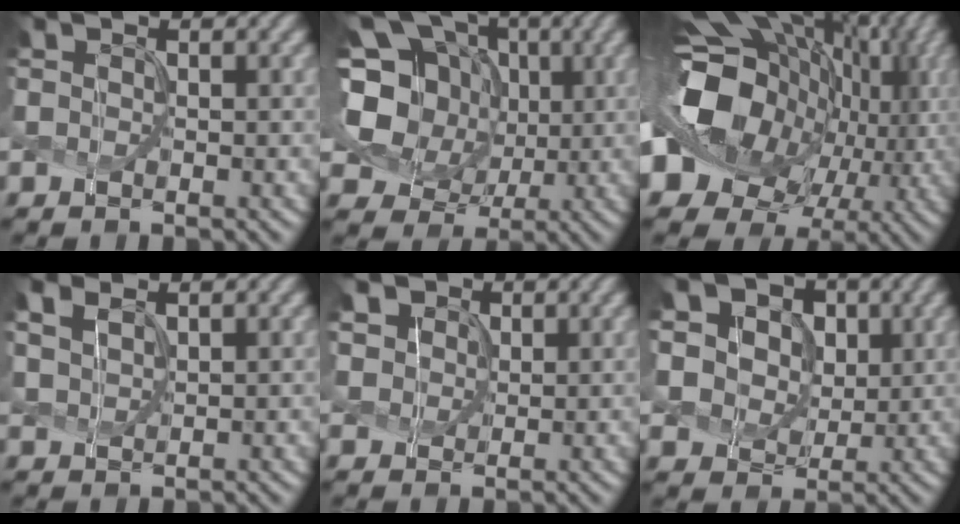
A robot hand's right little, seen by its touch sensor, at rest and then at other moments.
{"total": 10.8, "force": [0.7, 9.1, 5.6], "torque": [-0.131, 0.014, -0.007]}
{"total": 17.7, "force": [-0.2, 13.8, 11.1], "torque": [-0.209, -0.008, 0.002]}
{"total": 1.9, "force": [1.5, 0.7, 0.9], "torque": [-0.022, 0.006, 0.038]}
{"total": 3.8, "force": [2.4, 2.7, 1.2], "torque": [-0.051, 0.006, 0.049]}
{"total": 11.3, "force": [5.2, 8.7, 5.1], "torque": [-0.122, 0.023, 0.089]}